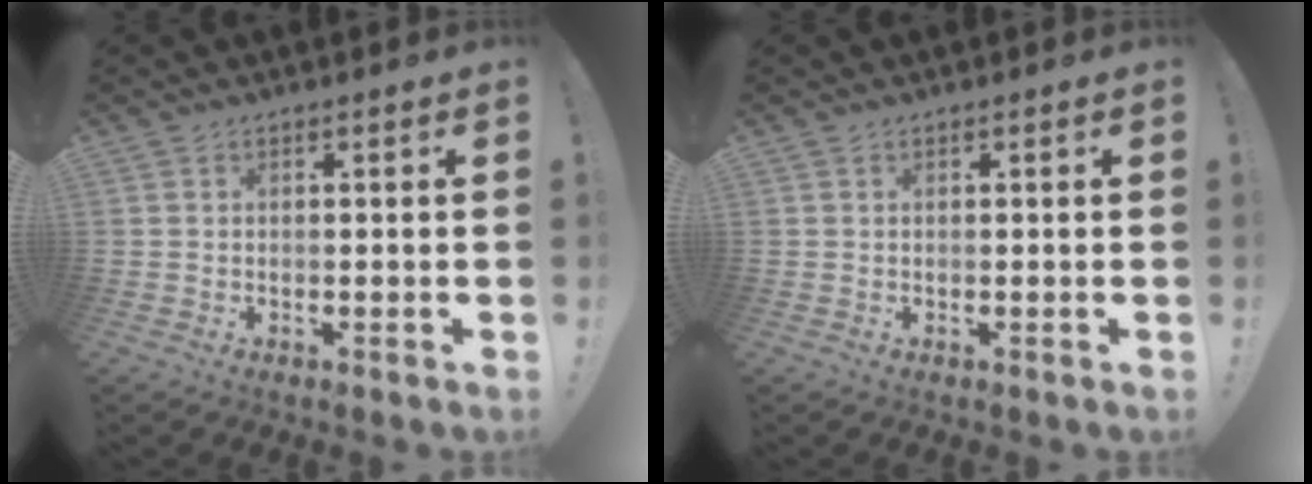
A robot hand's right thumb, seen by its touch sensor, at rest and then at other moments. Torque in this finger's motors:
{"motor_torque": [-0.44, -0.16, -0.10, -0.18, 0.12]}